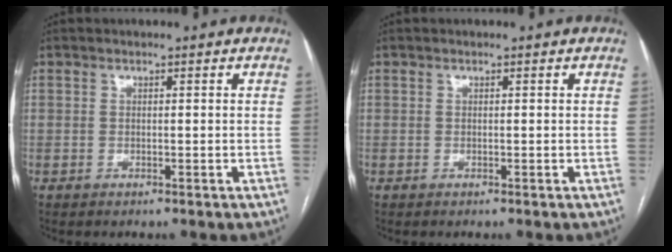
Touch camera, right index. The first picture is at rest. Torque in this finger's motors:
{"motor_torque": [0.02, -0.02, 0.00, 0.00]}